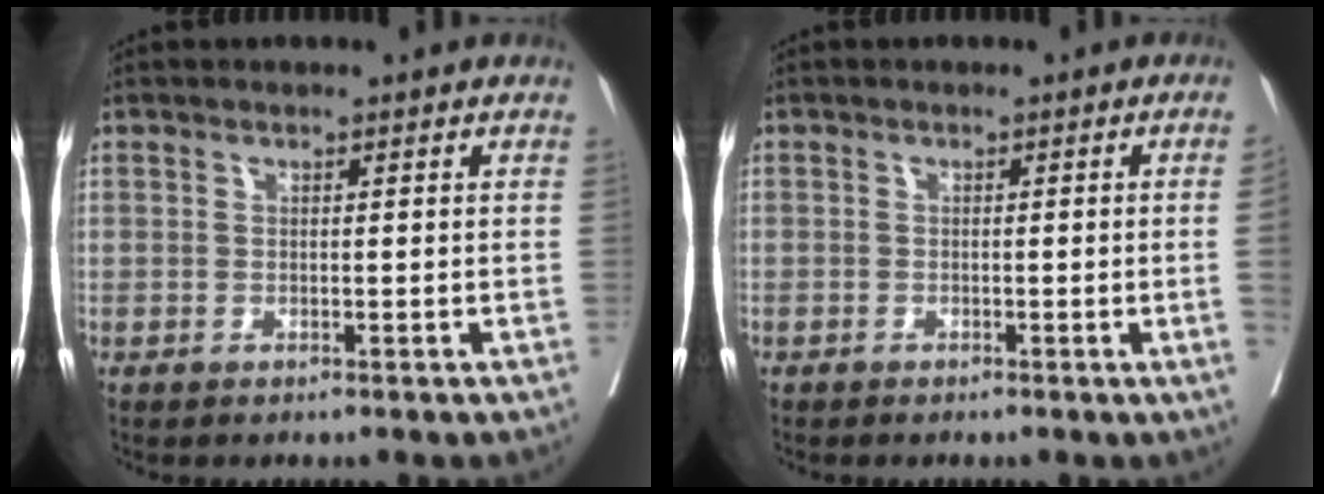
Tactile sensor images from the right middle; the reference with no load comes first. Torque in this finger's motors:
{"motor_torque": [0.37, -0.28, -0.65, -0.21]}